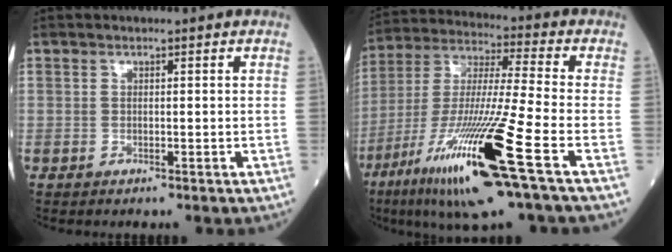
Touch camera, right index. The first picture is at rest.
{"total": 20.4, "force": [-9.4, -0.2, 18.1], "torque": [-0.369, -0.046, -0.179]}